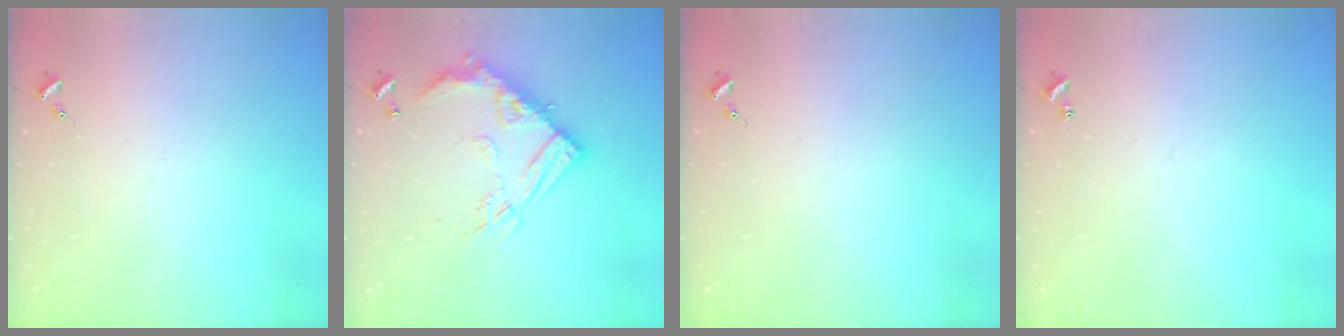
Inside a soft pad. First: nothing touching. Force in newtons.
{"total": 19.4, "press": 19.2, "slide": 2.1}
{"total": 0.0}
{"total": 1.0, "press": 1.0, "slide": 0.2}